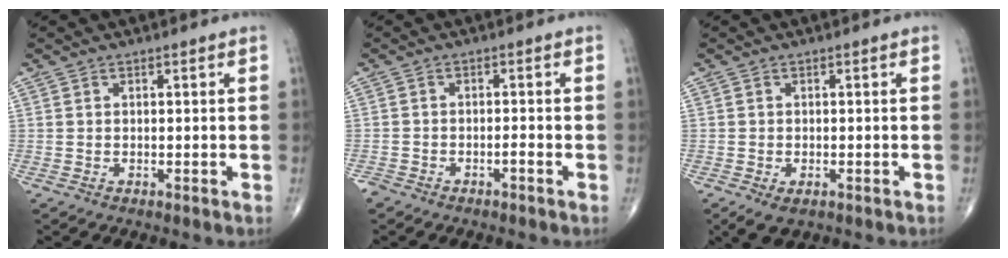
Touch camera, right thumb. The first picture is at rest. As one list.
[{"total": 1.7, "force": [-1.5, 0.5, 0.6], "torque": [-0.011, 0.012, -0.026]}, {"total": 3.5, "force": [-1.7, 2.0, 2.3], "torque": [-0.043, -0.004, -0.020]}]